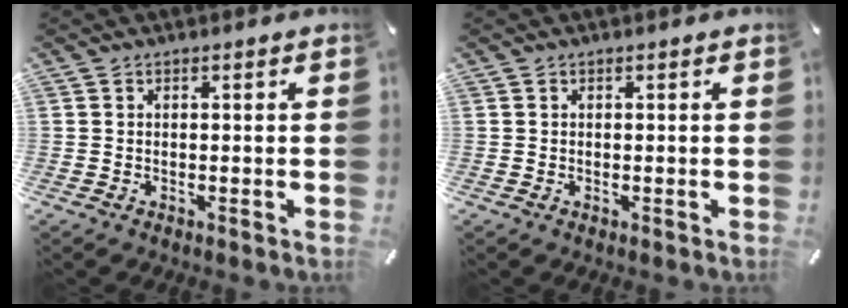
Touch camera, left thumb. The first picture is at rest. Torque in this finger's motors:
{"motor_torque": [0.09, -0.04, -0.02, 0.02, -0.02]}